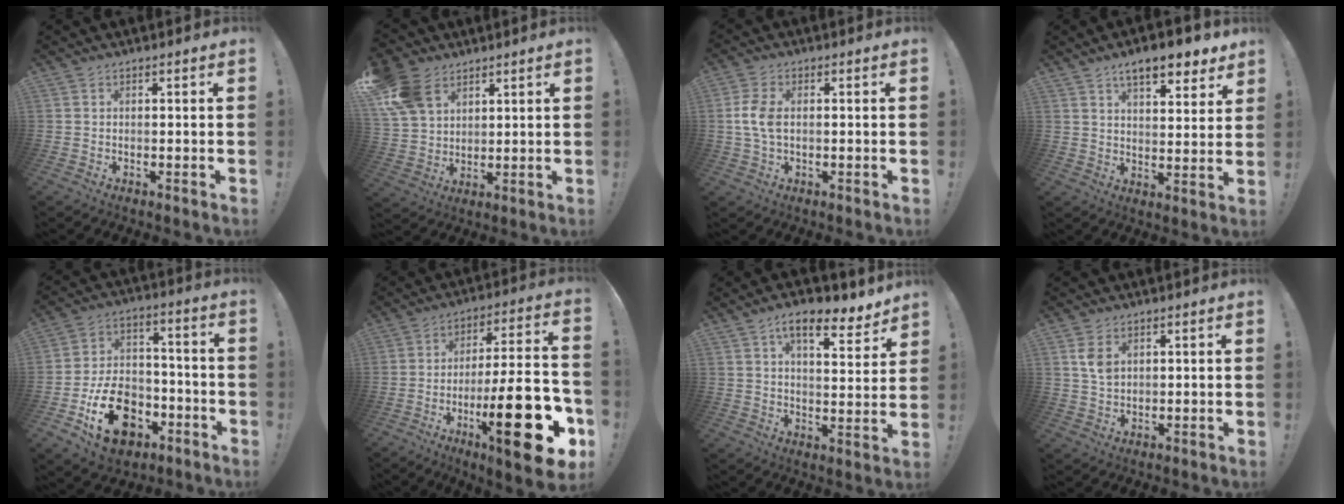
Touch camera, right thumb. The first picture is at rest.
{"total": 12.7, "force": [7.0, 9.0, 5.7], "torque": [-0.112, -0.028, 0.142]}
{"total": 6.5, "force": [0.2, 3.9, 5.2], "torque": [-0.114, 0.002, -0.001]}
{"total": 9.9, "force": [7.1, 3.3, 6.1], "torque": [-0.084, -0.043, 0.121]}
{"total": 18.6, "force": [-8.7, 12.4, 10.7], "torque": [-0.157, 0.065, -0.136]}
{"total": 24.6, "force": [-9.4, 6.1, 21.9], "torque": [-0.338, 0.046, -0.143]}
{"total": 11.4, "force": [7.6, 3.7, 7.6], "torque": [-0.114, -0.047, 0.129]}
{"total": 5.0, "force": [2.0, 3.0, 3.5], "torque": [-0.050, -0.006, 0.035]}